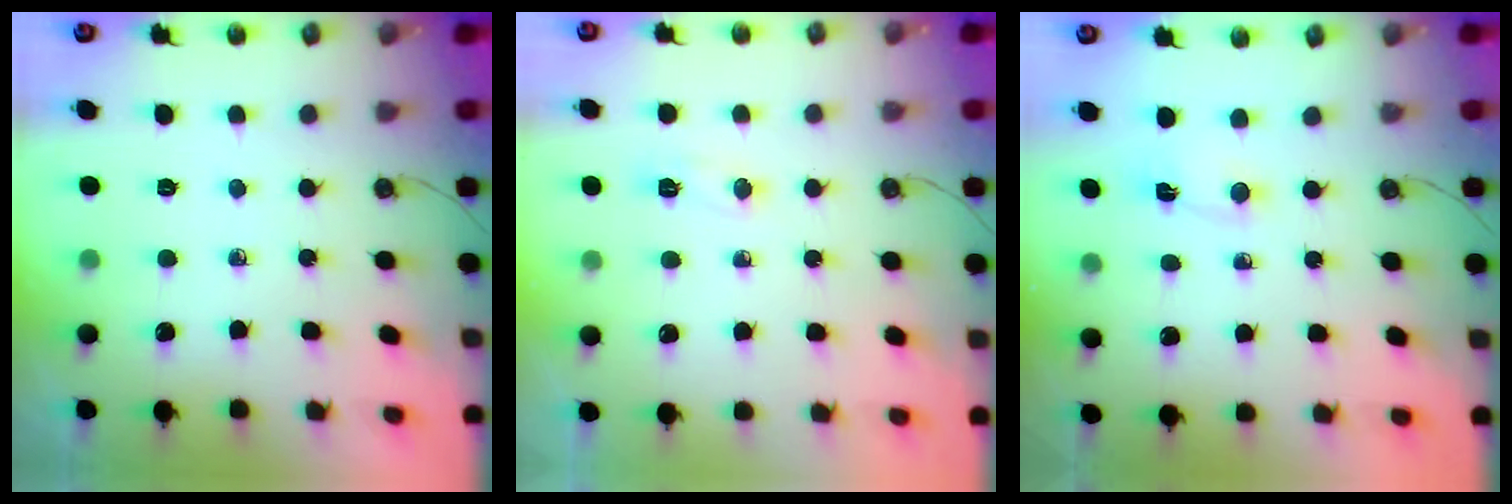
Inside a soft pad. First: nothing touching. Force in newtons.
{"total": 10.0, "press": 5.0, "slide": 8.7}
{"total": 1.1, "press": 1.0, "slide": 0.6}